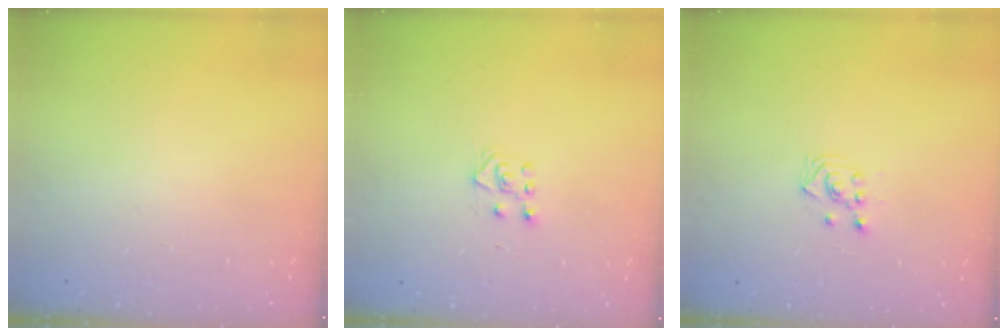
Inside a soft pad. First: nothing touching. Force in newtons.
{"total": 4.8, "press": 4.7, "slide": 0.7}
{"total": 3.3, "press": 3.2, "slide": 1.0}